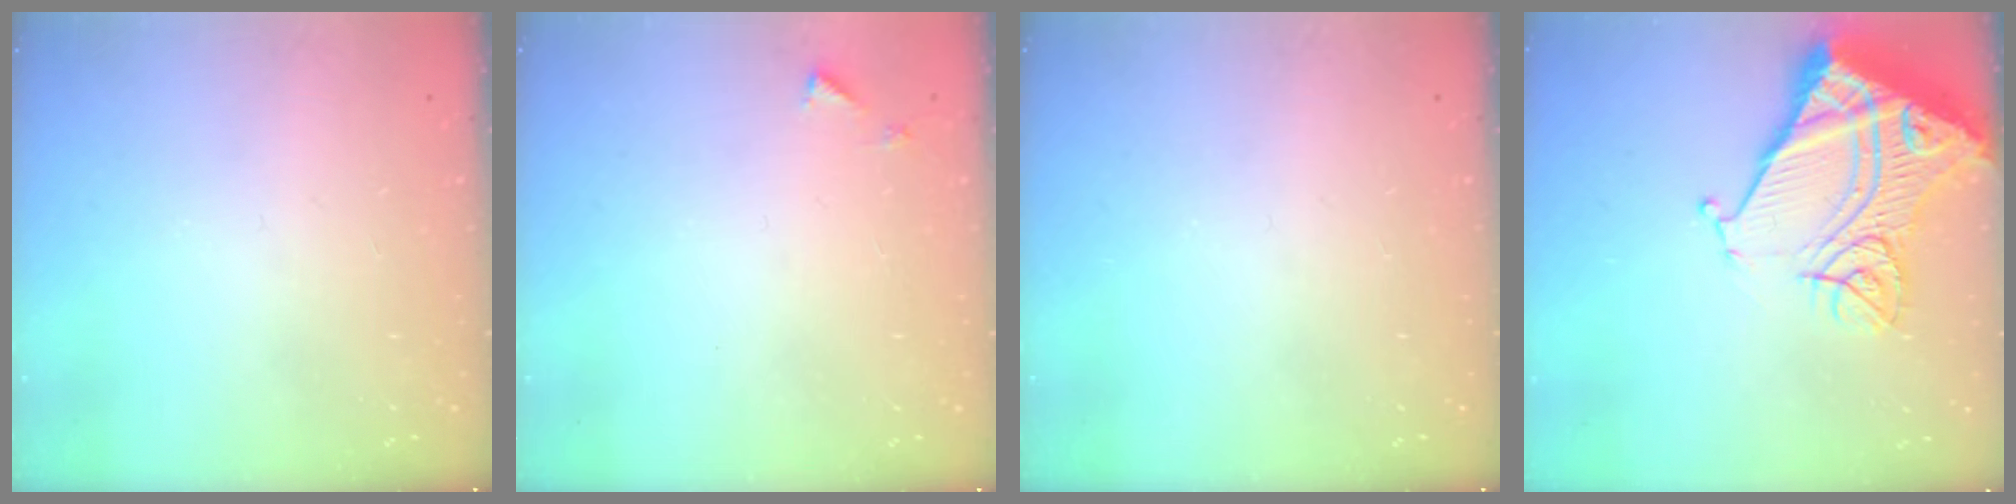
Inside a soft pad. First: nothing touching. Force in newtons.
{"total": 3.2, "press": 3.2, "slide": 0.3}
{"total": 0.0}
{"total": 20.1, "press": 19.9, "slide": 2.6}